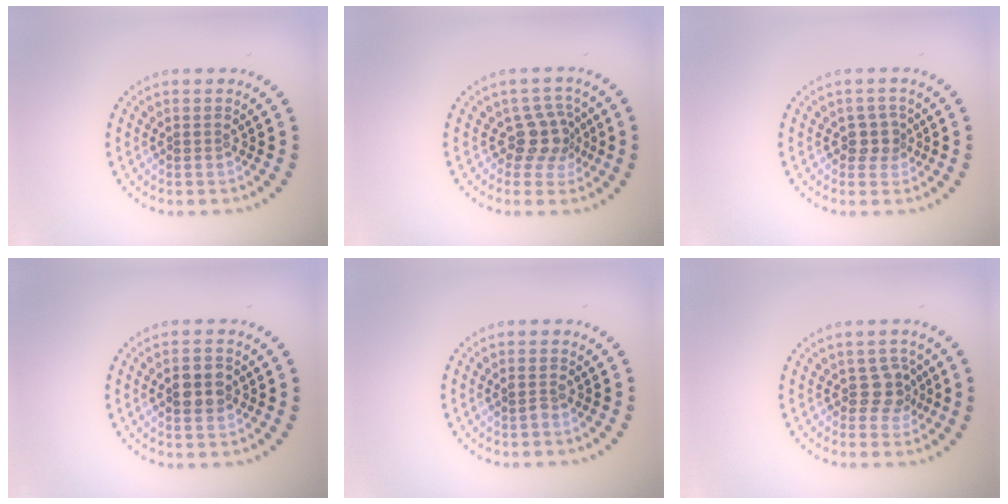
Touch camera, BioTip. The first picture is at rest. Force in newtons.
{"total": 2.9, "press": 2.1, "slide": 1.9}
{"total": 1.8, "press": 1.5, "slide": 1.0}
{"total": 3.2, "press": 3.2, "slide": 0.1}
{"total": 0.7, "press": 0.6, "slide": 0.1}
{"total": 2.3, "press": 2.0, "slide": 1.1}